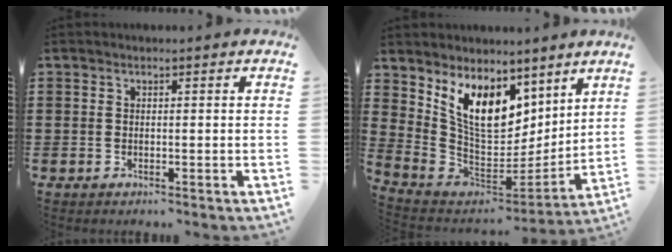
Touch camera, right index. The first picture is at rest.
{"total": 11.2, "force": [6.2, 6.7, 6.5], "torque": [-0.148, -0.029, 0.126]}